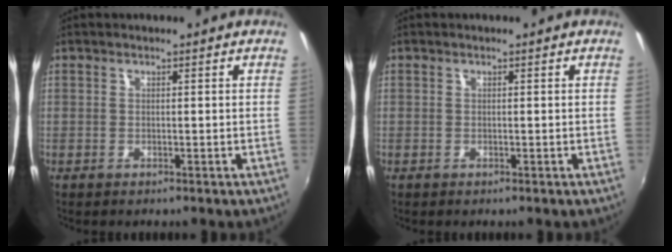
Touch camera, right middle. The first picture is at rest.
{"total": 0.0}